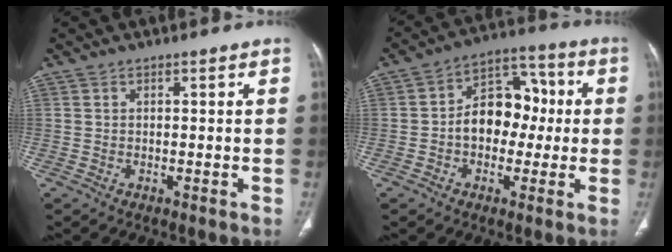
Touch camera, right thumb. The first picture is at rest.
{"total": 12.0, "force": [-0.4, 8.7, 8.3], "torque": [-0.088, 0.041, -0.016]}